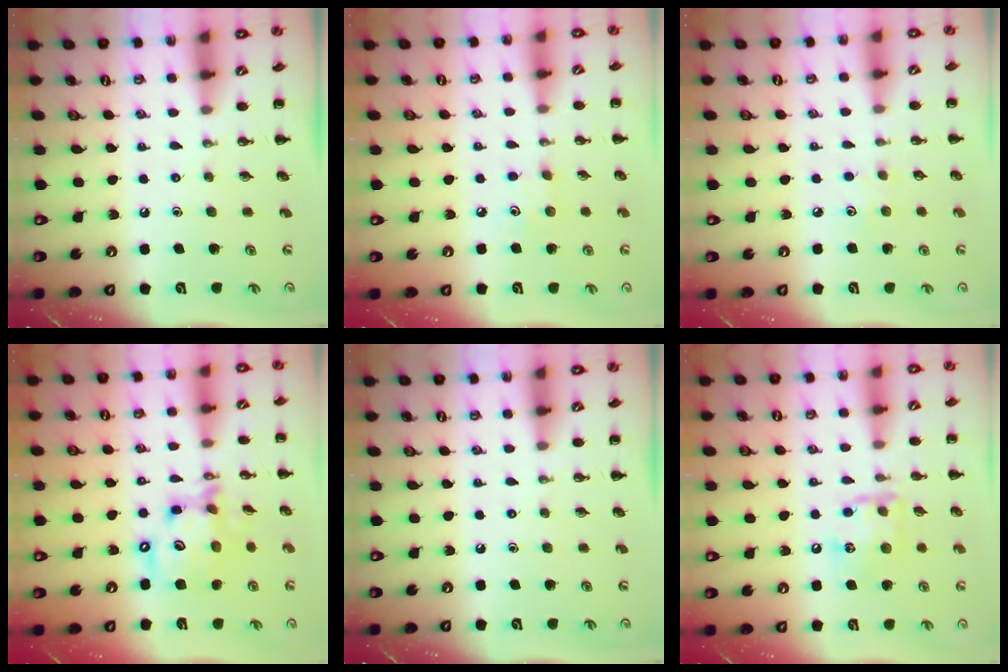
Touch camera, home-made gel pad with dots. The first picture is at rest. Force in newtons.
{"total": 4.9, "press": 4.7, "slide": 1.3}
{"total": 2.8, "press": 2.7, "slide": 0.7}
{"total": 15.1, "press": 14.6, "slide": 3.6}
{"total": 0.0}
{"total": 11.8, "press": 11.8, "slide": 1.2}